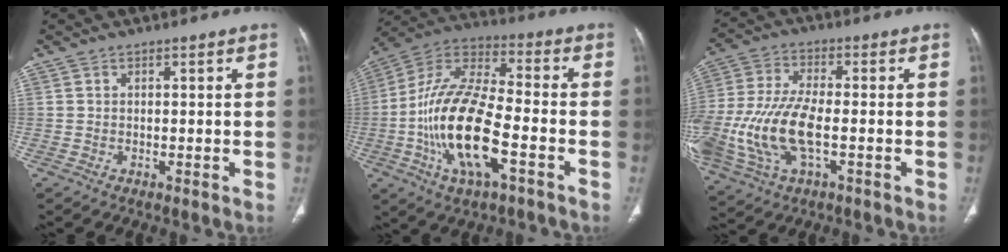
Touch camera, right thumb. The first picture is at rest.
{"total": 19.6, "force": [-5.6, 7.6, 17.2], "torque": [-0.340, 0.030, -0.102]}
{"total": 17.9, "force": [-3.9, 8.2, 15.4], "torque": [-0.358, 0.006, -0.065]}